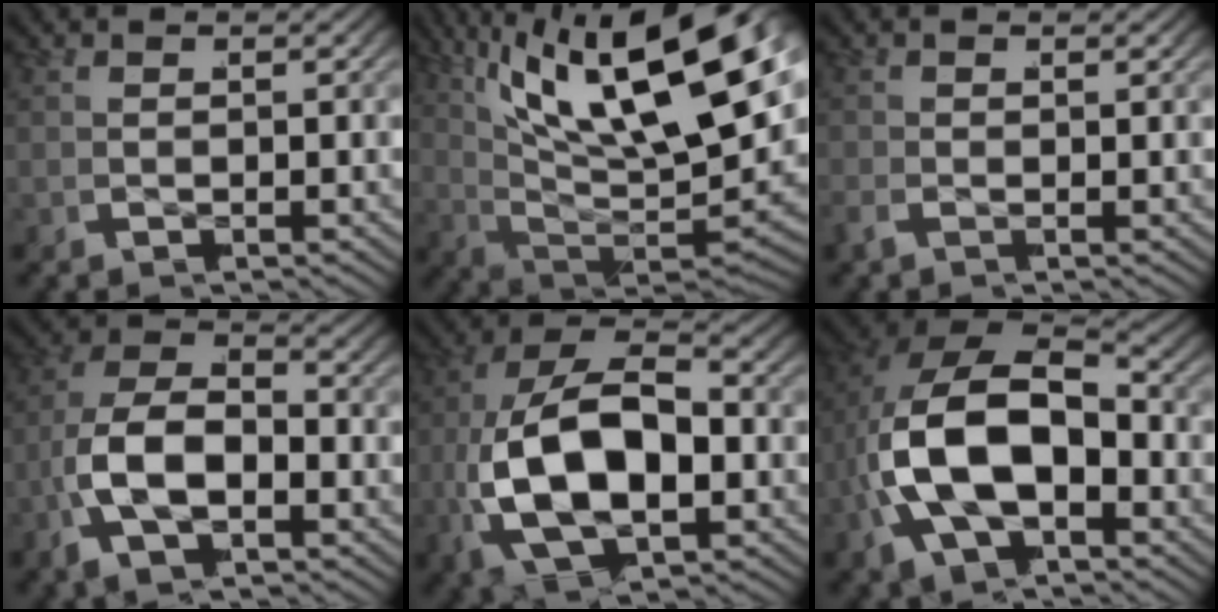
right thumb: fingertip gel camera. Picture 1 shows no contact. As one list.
[{"total": 18.0, "force": [3.6, 9.6, 14.9], "torque": [-0.254, -0.027, 0.065]}, {"total": 0.0}, {"total": 9.4, "force": [-0.7, 6.0, 7.3], "torque": [-0.164, -0.018, -0.009]}, {"total": 15.0, "force": [-0.7, 9.5, 11.6], "torque": [-0.267, -0.036, 0.005]}, {"total": 13.9, "force": [-0.3, 9.1, 10.6], "torque": [-0.252, -0.022, 0.007]}]